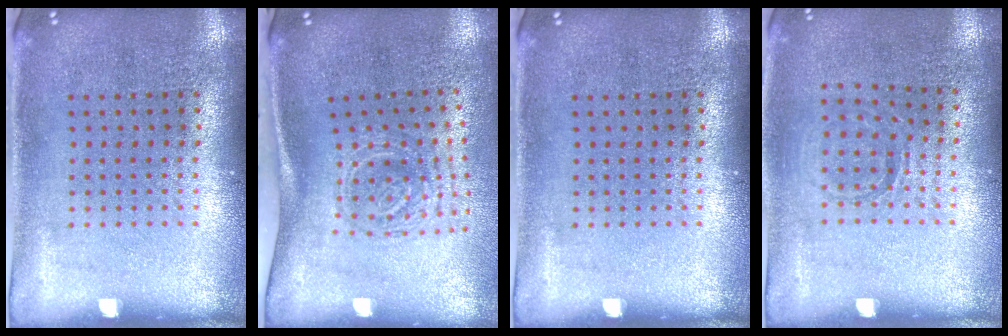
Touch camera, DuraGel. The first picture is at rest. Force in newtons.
{"total": 1.8, "press": 1.2, "slide": 1.4}
{"total": 0.0}
{"total": 0.9, "press": 0.9, "slide": 0.1}